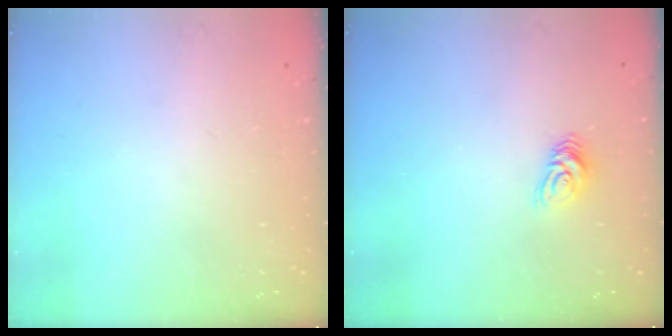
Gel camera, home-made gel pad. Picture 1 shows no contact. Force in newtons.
{"total": 6.6, "press": 6.6, "slide": 0.5}